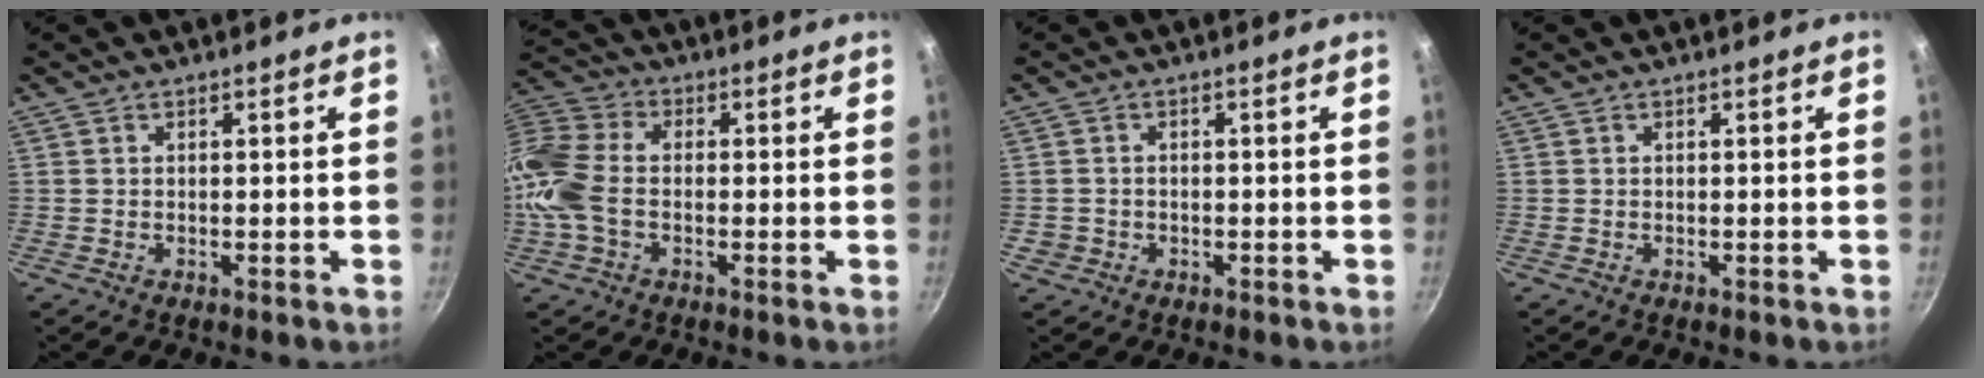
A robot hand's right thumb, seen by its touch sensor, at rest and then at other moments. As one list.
[{"total": 12.5, "force": [-1.7, 8.2, 9.4], "torque": [-0.191, 0.029, -0.053]}, {"total": 1.8, "force": [-0.6, 1.6, 0.5], "torque": [-0.007, 0.006, -0.004]}, {"total": 0.0}]